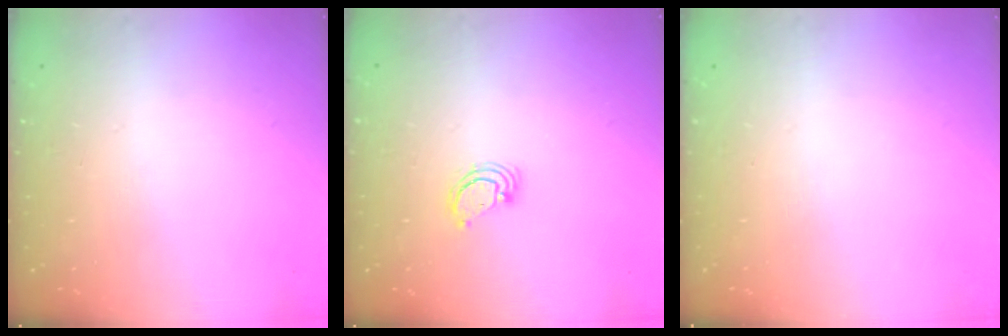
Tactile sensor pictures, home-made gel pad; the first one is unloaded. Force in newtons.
{"total": 2.9, "press": 2.9, "slide": 0.3}
{"total": 0.0}